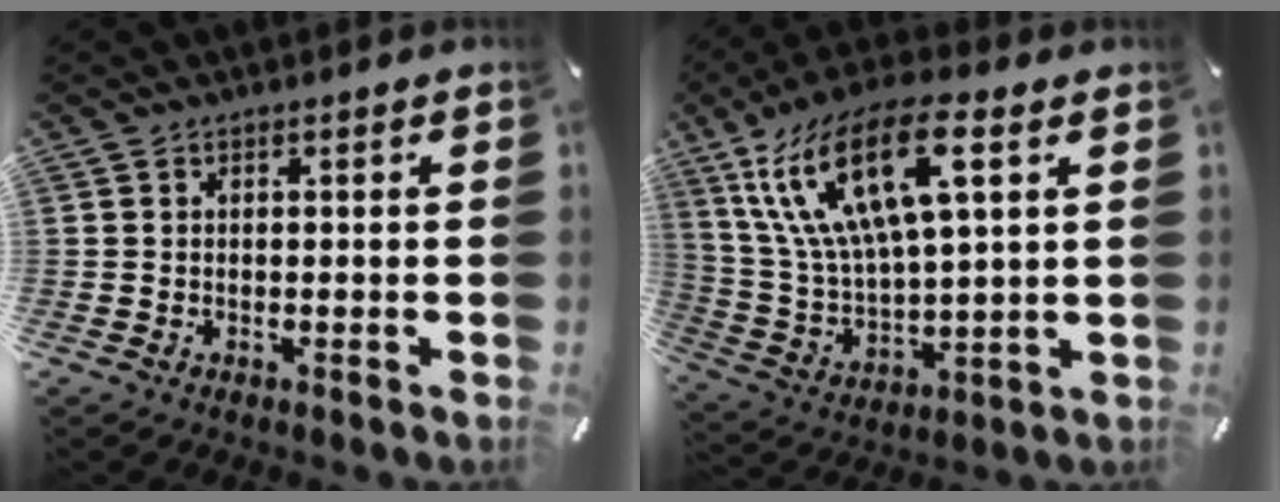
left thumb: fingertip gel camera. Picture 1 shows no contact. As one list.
[{"total": 20.7, "force": [9.4, 8.2, 16.5], "torque": [-0.366, -0.016, 0.153]}]